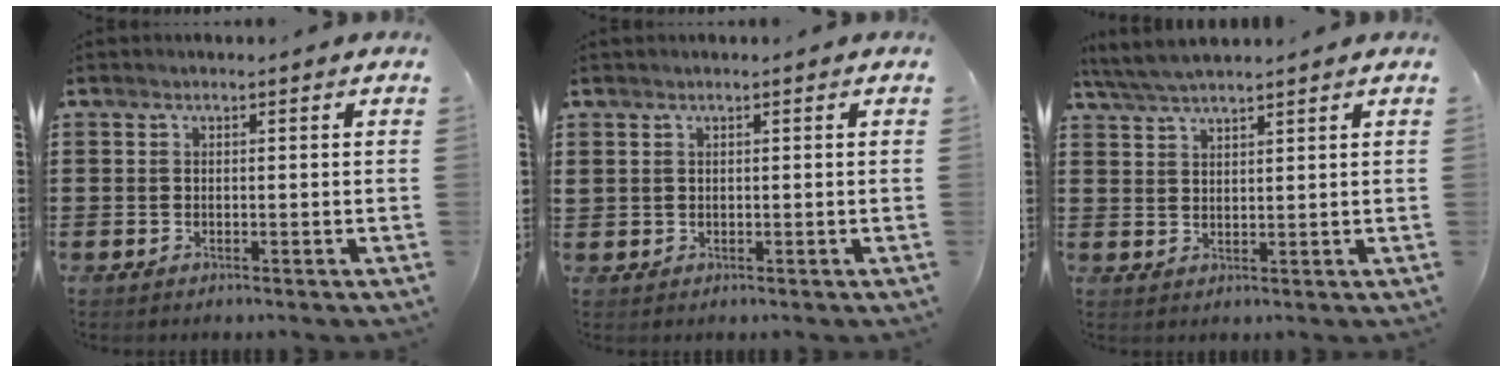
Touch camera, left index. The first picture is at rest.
{"total": 0.6, "force": [0.4, 0.5, 0.1], "torque": [-0.006, 0.004, 0.008]}
{"total": 3.9, "force": [3.6, 0.3, 1.6], "torque": [-0.041, -0.004, 0.066]}